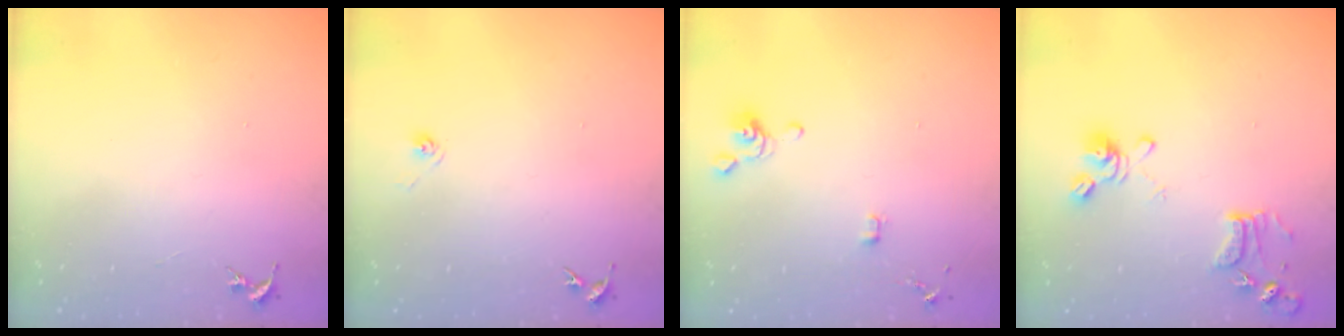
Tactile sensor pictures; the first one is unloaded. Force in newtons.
{"total": 3.2, "press": 2.6, "slide": 1.8}
{"total": 4.0, "press": 3.9, "slide": 0.9}
{"total": 13.1, "press": 13.0, "slide": 1.3}